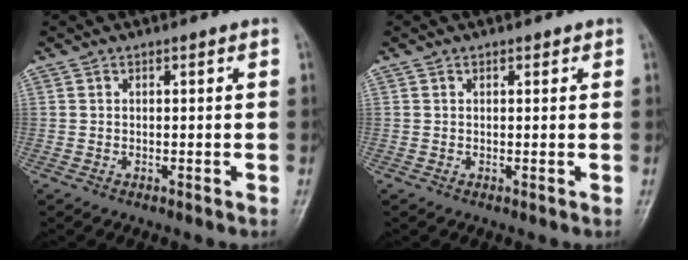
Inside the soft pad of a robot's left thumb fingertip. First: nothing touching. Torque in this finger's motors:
{"motor_torque": [-0.39, 0.13, -0.24, 0.02, 0.04]}